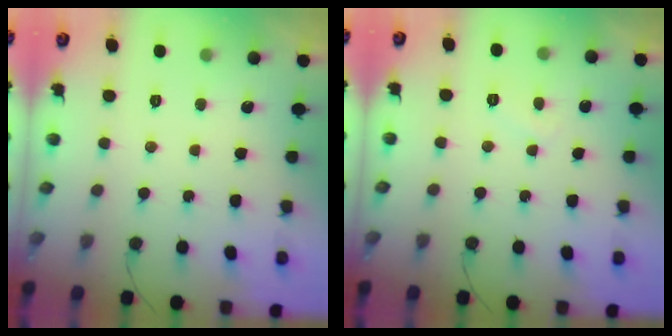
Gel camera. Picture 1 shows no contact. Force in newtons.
{"total": 3.0, "press": 3.0, "slide": 0.4}